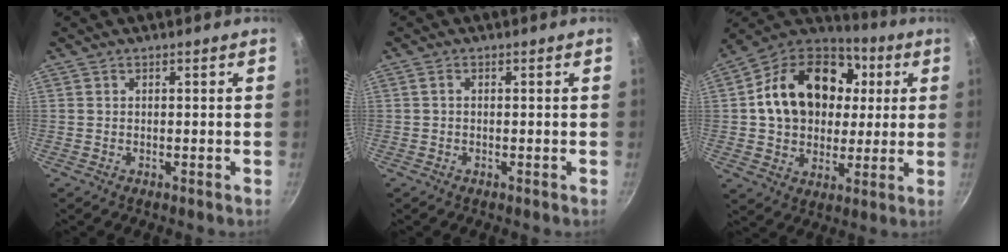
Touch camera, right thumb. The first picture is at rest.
{"total": 0.8, "force": [0.0, 0.5, 0.6], "torque": [-0.013, 0.005, 0.001]}
{"total": 23.2, "force": [4.4, 17.5, 14.6], "torque": [-0.233, 0.021, 0.069]}